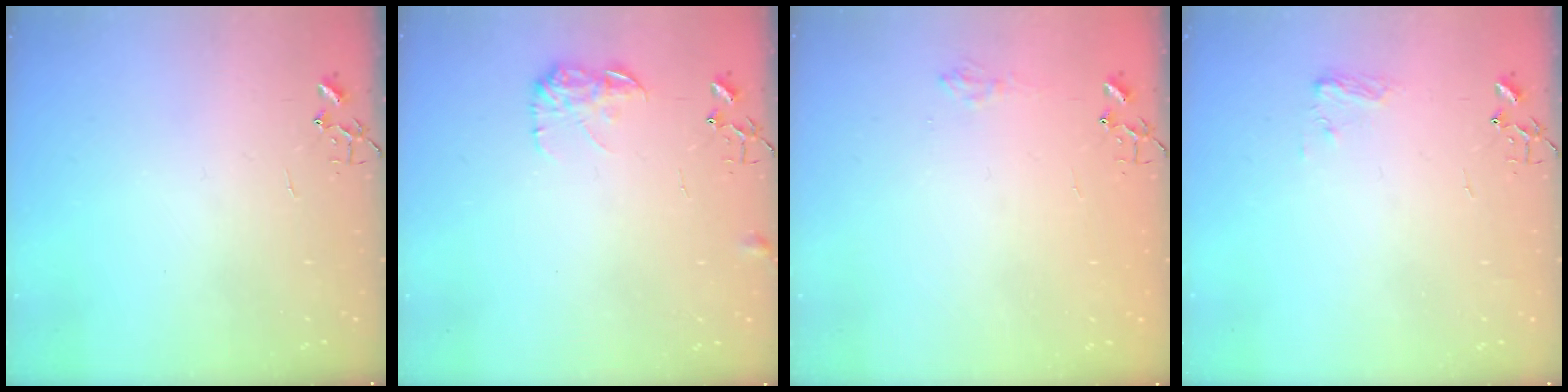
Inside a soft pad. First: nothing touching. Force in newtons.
{"total": 8.4, "press": 8.4, "slide": 0.4}
{"total": 8.6, "press": 8.6, "slide": 0.4}
{"total": 6.2, "press": 6.2, "slide": 0.6}